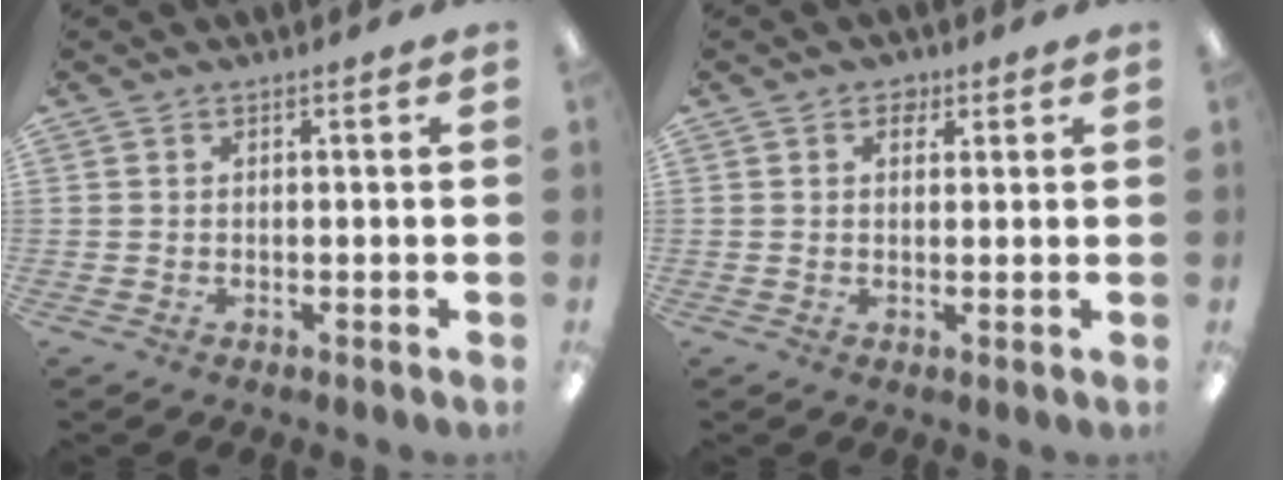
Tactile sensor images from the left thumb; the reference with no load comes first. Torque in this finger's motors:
{"motor_torque": [-0.10, -0.11, -0.16, -0.22, -0.03]}